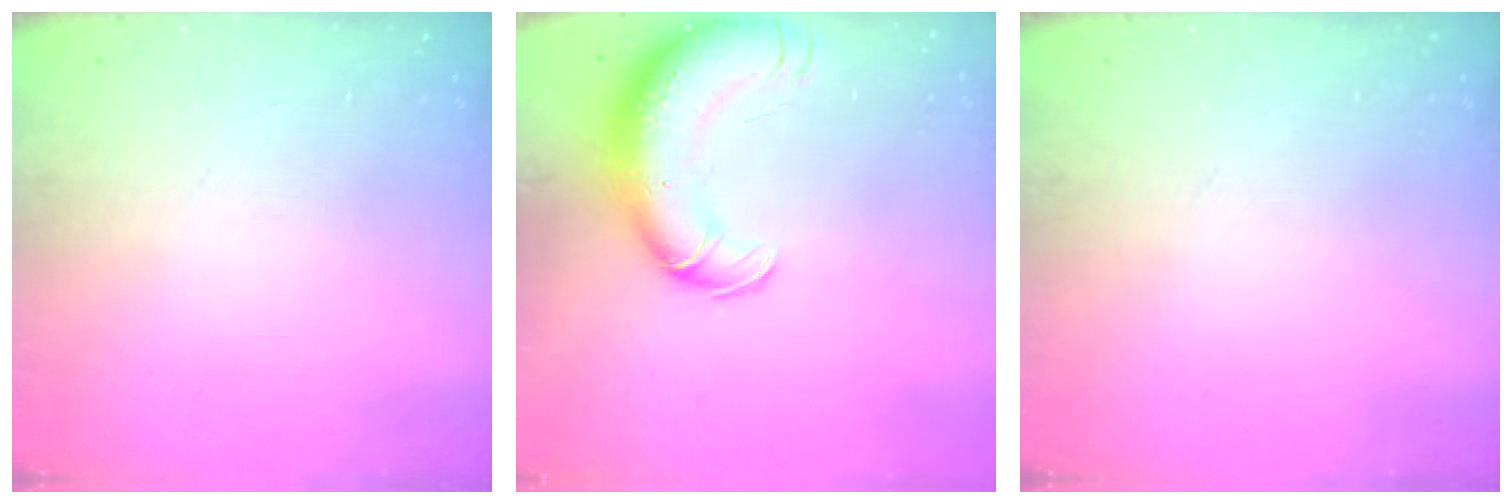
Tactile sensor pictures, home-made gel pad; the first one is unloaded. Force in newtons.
{"total": 16.2, "press": 15.7, "slide": 3.9}
{"total": 0.0}